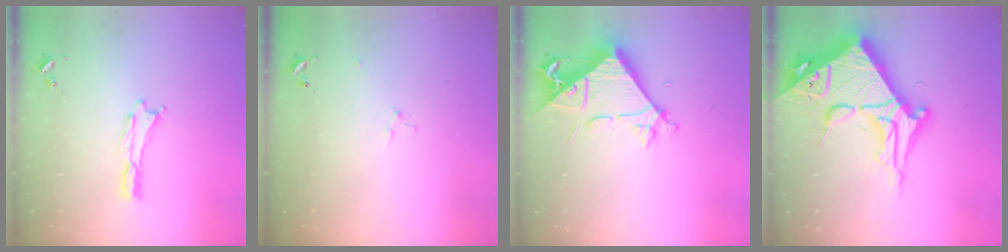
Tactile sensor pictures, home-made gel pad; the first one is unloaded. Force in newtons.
{"total": 2.9, "press": 2.9, "slide": 0.3}
{"total": 8.7, "press": 8.6, "slide": 1.1}
{"total": 14.6, "press": 14.5, "slide": 1.6}